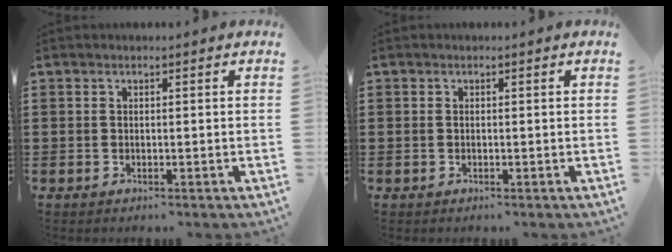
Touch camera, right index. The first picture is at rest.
{"total": 0.5, "force": [0.1, 0.4, 0.3], "torque": [-0.007, 0.002, 0.001]}